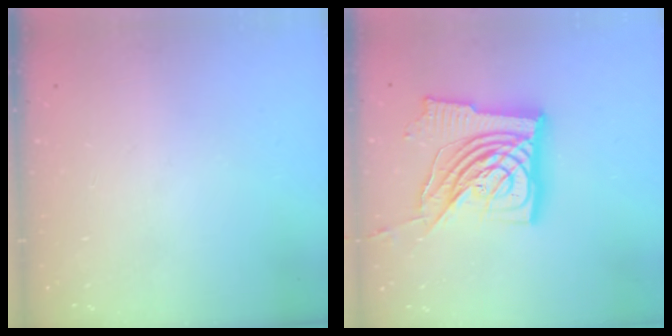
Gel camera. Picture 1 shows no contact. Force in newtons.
{"total": 26.7, "press": 26.5, "slide": 3.2}